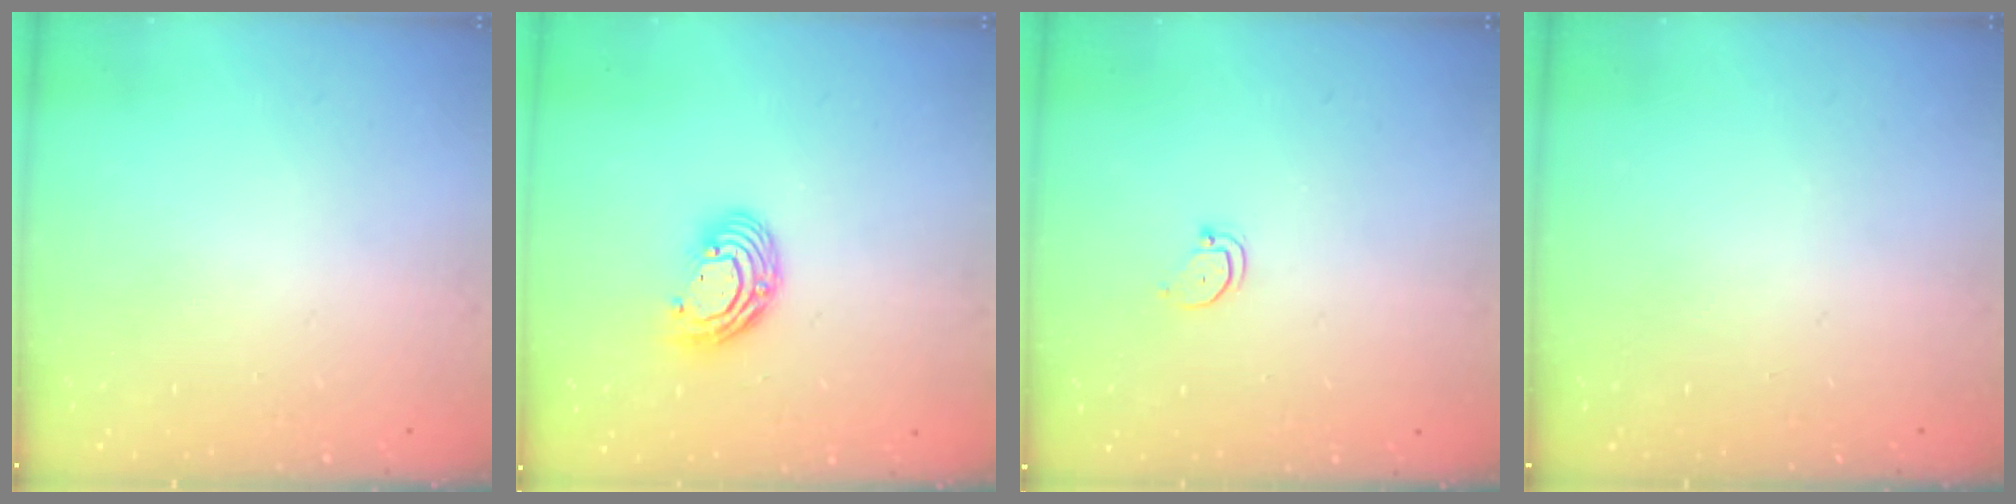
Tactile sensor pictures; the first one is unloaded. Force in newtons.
{"total": 9.5, "press": 9.5, "slide": 0.6}
{"total": 2.4, "press": 2.4, "slide": 0.2}
{"total": 0.0}